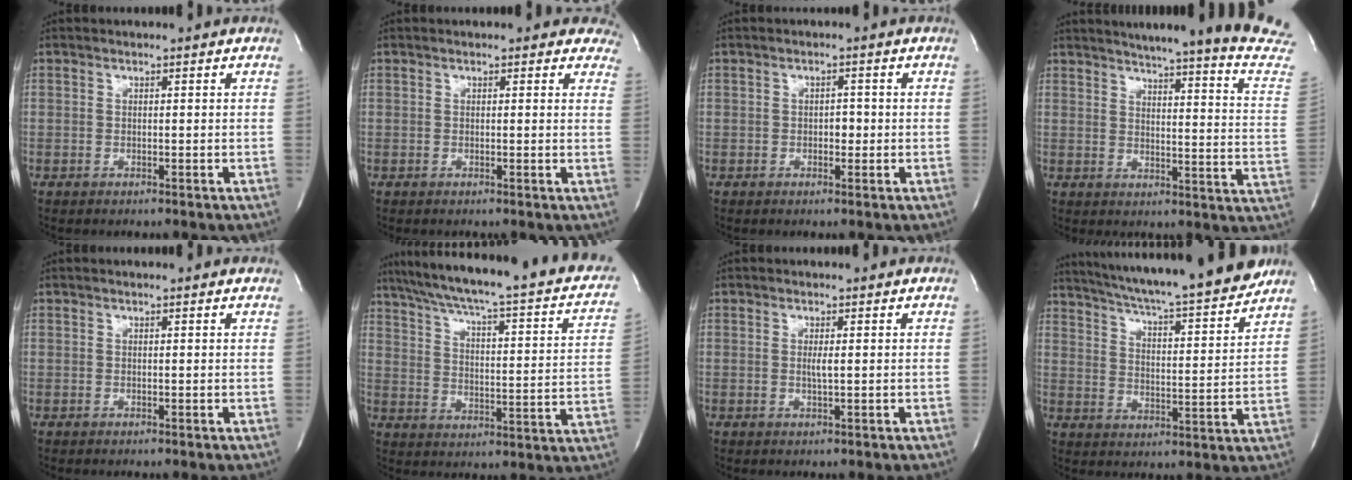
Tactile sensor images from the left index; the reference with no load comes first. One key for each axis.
{"total": 4.7, "fx": 4.1, "fy": 2.2, "fz": 1.1, "tx": 0.020, "ty": -0.009, "tz": 0.017}
{"total": 1.6, "fx": -0.3, "fy": 1.0, "fz": 1.2, "tx": -0.015, "ty": 0.004, "tz": -0.003}
{"total": 24.8, "fx": 22.2, "fy": -0.5, "fz": 11.0, "tx": -0.159, "ty": -0.103, "tz": 0.257}
{"total": 1.4, "fx": 1.3, "fy": 0.2, "fz": 0.6, "tx": -0.014, "ty": 0.009, "tz": 0.009}
{"total": 27.6, "fx": 21.5, "fy": 4.7, "fz": 16.7, "tx": -0.250, "ty": -0.007, "tz": 0.268}
{"total": 1.3, "fx": 0.1, "fy": 0.0, "fz": 1.3, "tx": -0.031, "ty": -0.002, "tz": 0.004}
{"total": 20.7, "fx": 18.7, "fy": 0.4, "fz": 8.9, "tx": -0.147, "ty": -0.027, "tz": 0.267}